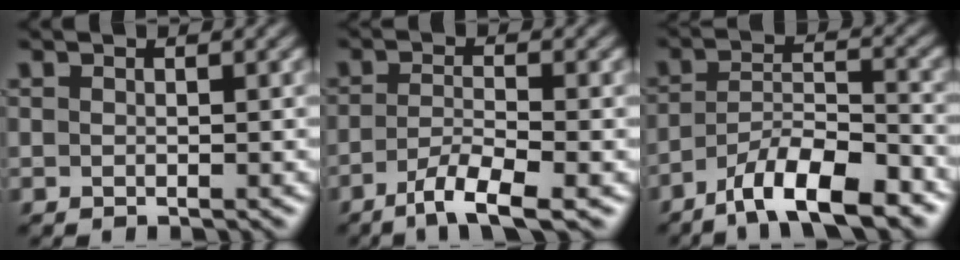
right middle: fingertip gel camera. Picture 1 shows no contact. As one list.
[{"total": 4.4, "force": [-2.7, 0.9, 3.4], "torque": [-0.062, -0.004, -0.055]}, {"total": 9.2, "force": [-6.7, 2.5, 5.8], "torque": [-0.089, 0.008, -0.116]}]